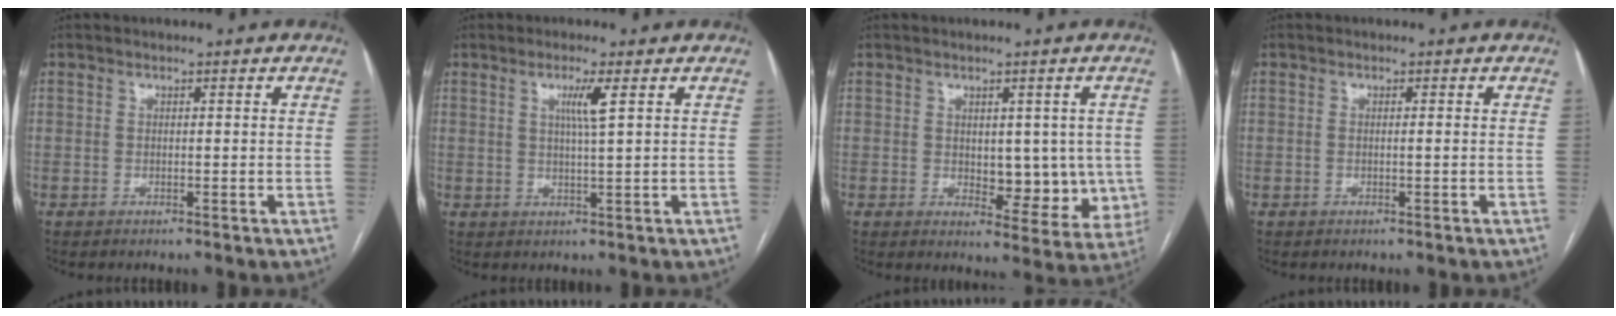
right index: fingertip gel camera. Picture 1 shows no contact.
{"total": 3.5, "force": [1.3, -0.6, 3.2], "torque": [-0.060, -0.003, 0.022]}
{"total": 8.2, "force": [0.1, 4.6, 6.8], "torque": [-0.063, -0.003, 0.011]}
{"total": 0.5, "force": [-0.1, -0.1, 0.5], "torque": [-0.009, 0.000, -0.002]}